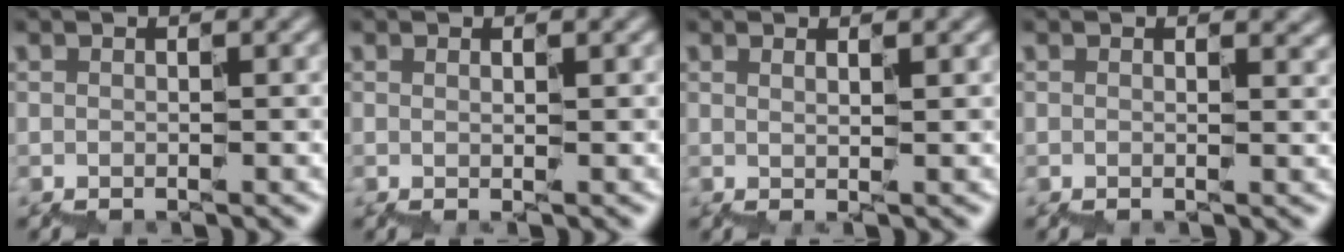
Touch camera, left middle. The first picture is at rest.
{"total": 0.6, "force": [0.4, 0.1, 0.5], "torque": [-0.007, 0.003, 0.006]}
{"total": 0.9, "force": [0.7, 0.2, 0.6], "torque": [-0.013, 0.003, 0.009]}
{"total": 2.0, "force": [1.0, 1.1, 1.3], "torque": [0.004, 0.013, 0.007]}